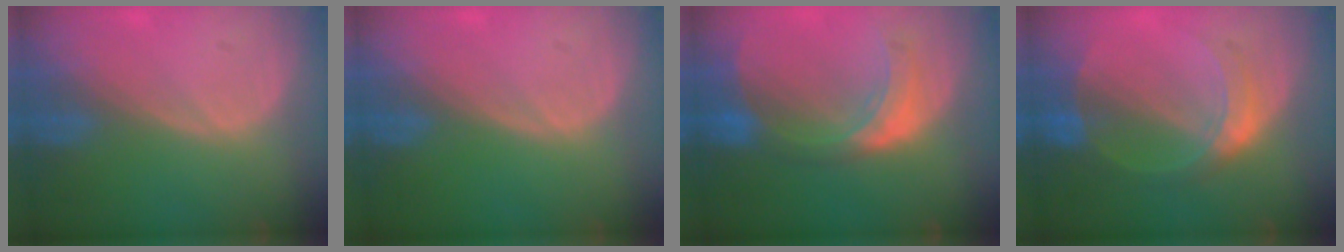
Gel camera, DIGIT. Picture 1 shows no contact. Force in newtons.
{"total": 0.0}
{"total": 8.3, "press": 7.4, "slide": 3.8}
{"total": 6.3, "press": 6.3, "slide": 0.1}